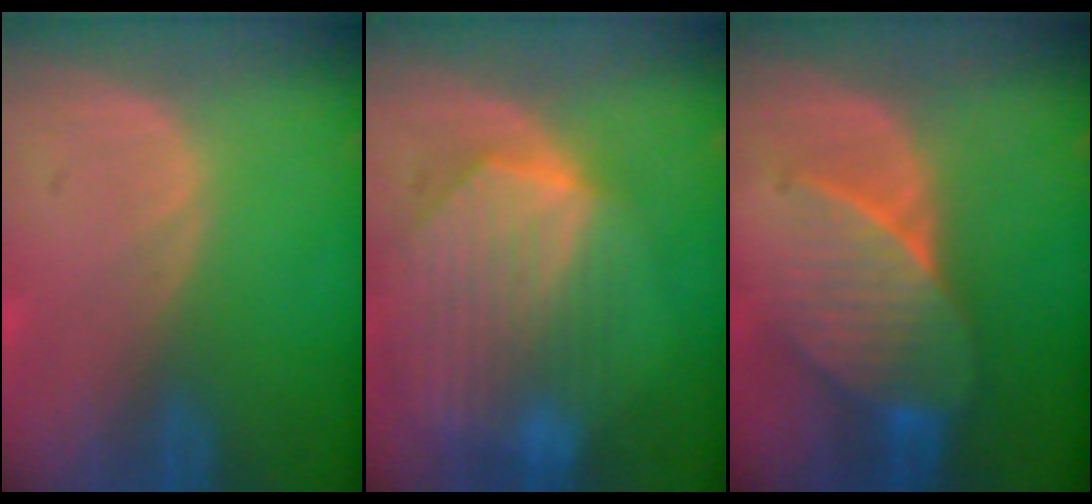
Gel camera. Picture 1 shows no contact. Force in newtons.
{"total": 10.1, "press": 8.9, "slide": 4.8}
{"total": 7.5, "press": 7.4, "slide": 1.4}